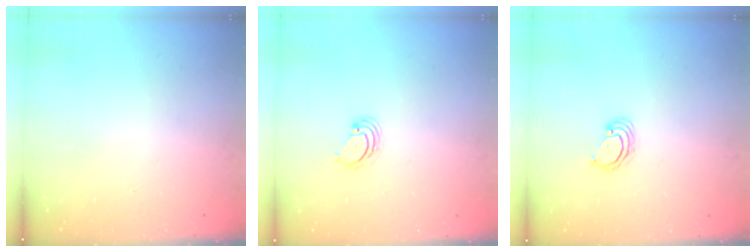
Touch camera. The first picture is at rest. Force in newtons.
{"total": 2.7, "press": 2.7, "slide": 0.3}
{"total": 2.4, "press": 2.4, "slide": 0.2}